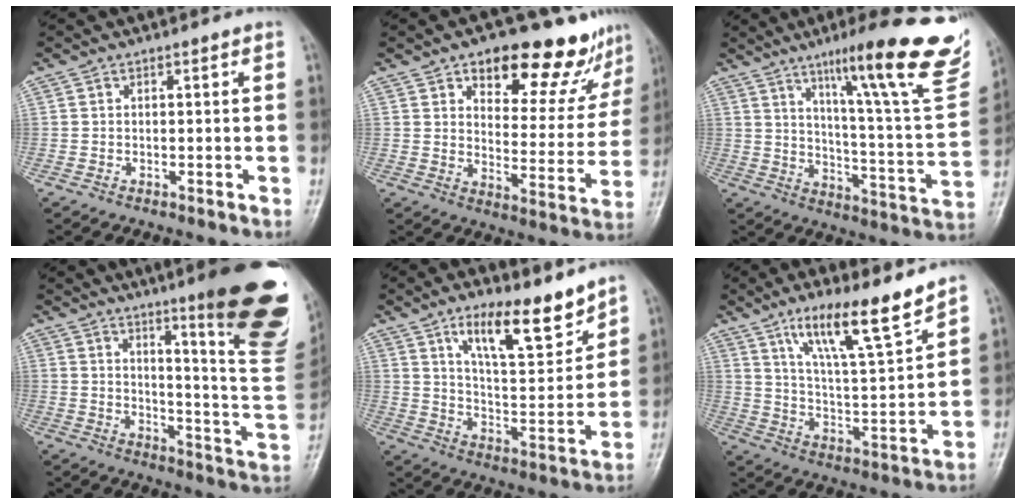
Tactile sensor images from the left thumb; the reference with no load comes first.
{"total": 18.3, "force": [12.8, 8.1, 10.2], "torque": [-0.071, -0.069, 0.169]}
{"total": 25.8, "force": [15.8, 3.7, 20.1], "torque": [-0.261, -0.062, 0.227]}
{"total": 24.0, "force": [13.2, 3.7, 19.8], "torque": [-0.210, -0.074, 0.179]}
{"total": 13.8, "force": [9.6, 4.3, 8.9], "torque": [-0.116, -0.071, 0.169]}
{"total": 13.6, "force": [9.7, 1.8, 9.4], "torque": [-0.152, -0.062, 0.176]}